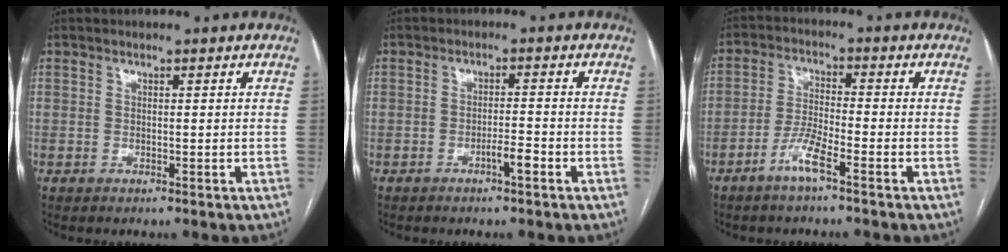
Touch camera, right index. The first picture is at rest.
{"total": 2.6, "force": [-1.6, 0.1, 2.0], "torque": [-0.031, 0.001, -0.027]}
{"total": 5.2, "force": [-3.3, 0.6, 4.0], "torque": [-0.084, -0.001, -0.069]}